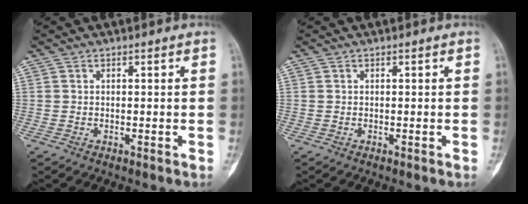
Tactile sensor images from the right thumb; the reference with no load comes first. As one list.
[{"total": 0.0}]